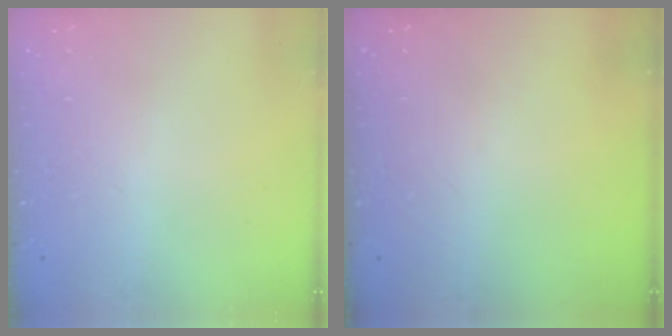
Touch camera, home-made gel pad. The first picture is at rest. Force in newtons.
{"total": 0.0}